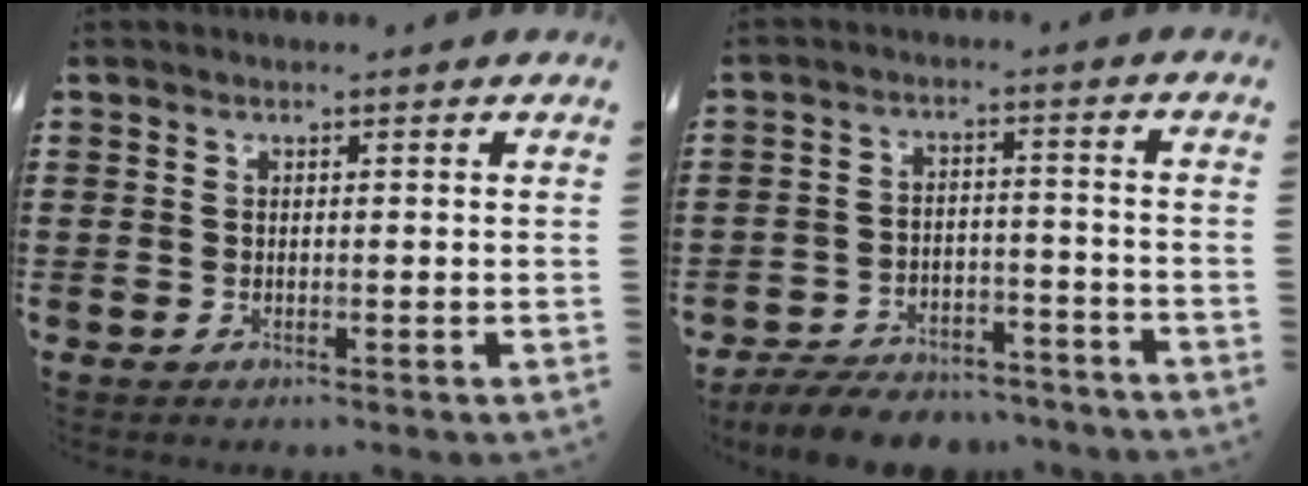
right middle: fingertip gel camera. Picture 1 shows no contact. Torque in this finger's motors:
{"motor_torque": [0.80, -0.70, 0.22, 0.12]}